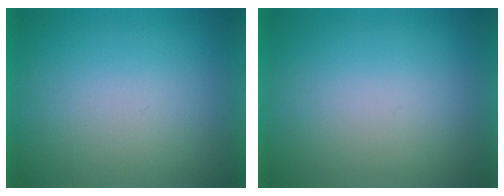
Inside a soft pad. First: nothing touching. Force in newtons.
{"total": 0.0}